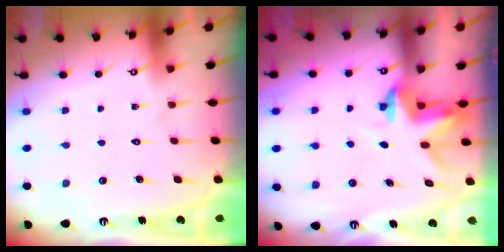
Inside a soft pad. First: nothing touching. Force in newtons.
{"total": 3.2, "press": 3.2, "slide": 0.2}